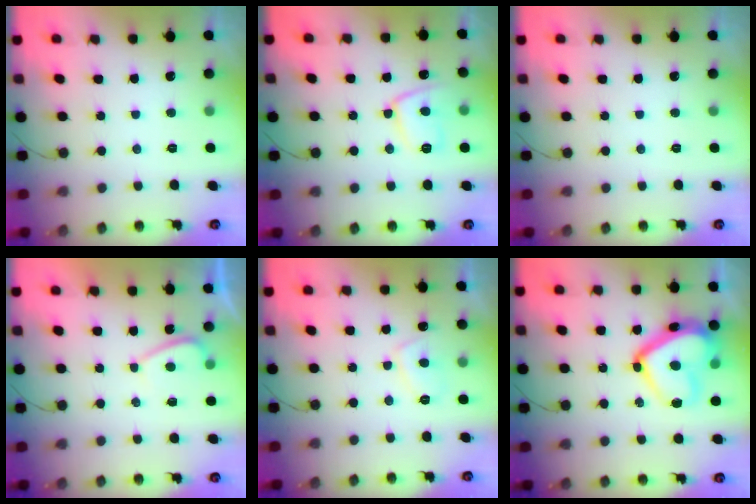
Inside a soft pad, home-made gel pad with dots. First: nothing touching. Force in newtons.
{"total": 10.6, "press": 10.5, "slide": 0.7}
{"total": 0.0}
{"total": 1.9, "press": 1.8, "slide": 0.7}
{"total": 3.6, "press": 3.5, "slide": 0.9}
{"total": 18.6, "press": 18.5, "slide": 1.9}